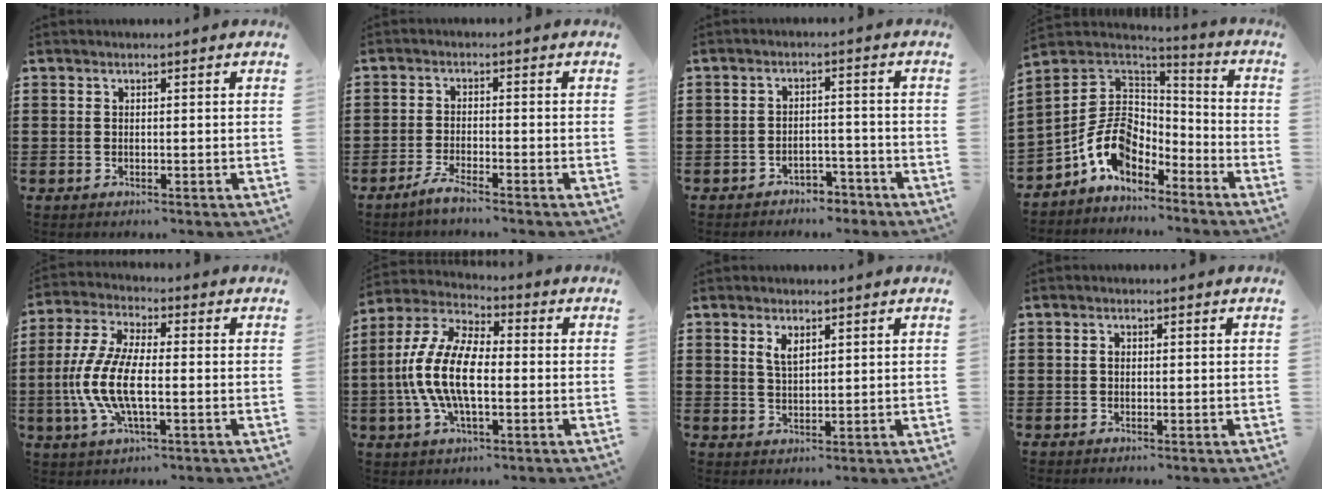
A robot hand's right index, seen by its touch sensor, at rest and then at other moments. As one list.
[{"total": 2.5, "force": [-2.1, -0.1, 1.3], "torque": [-0.030, 0.002, -0.041]}, {"total": 2.9, "force": [-2.7, 0.9, 0.6], "torque": [-0.014, 0.006, -0.054]}, {"total": 10.2, "force": [-4.0, 7.3, 6.0], "torque": [-0.151, 0.010, -0.080]}, {"total": 10.1, "force": [-2.0, 3.9, 9.1], "torque": [-0.215, -0.015, -0.044]}, {"total": 11.8, "force": [-1.7, 5.5, 10.3], "torque": [-0.242, -0.008, -0.037]}, {"total": 2.6, "force": [1.5, 1.1, 1.7], "torque": [-0.037, 0.003, 0.027]}, {"total": 0.9, "force": [0.0, 0.6, 0.7], "torque": [-0.015, 0.002, 0.000]}]